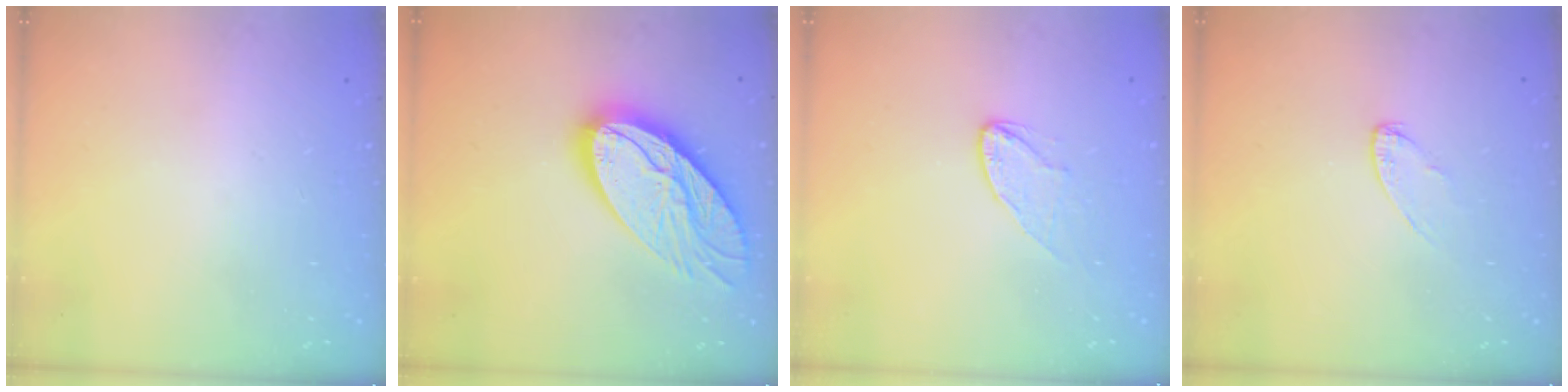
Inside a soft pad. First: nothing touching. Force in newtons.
{"total": 21.4, "press": 21.3, "slide": 2.0}
{"total": 6.8, "press": 6.8, "slide": 0.6}
{"total": 4.1, "press": 4.1, "slide": 0.4}